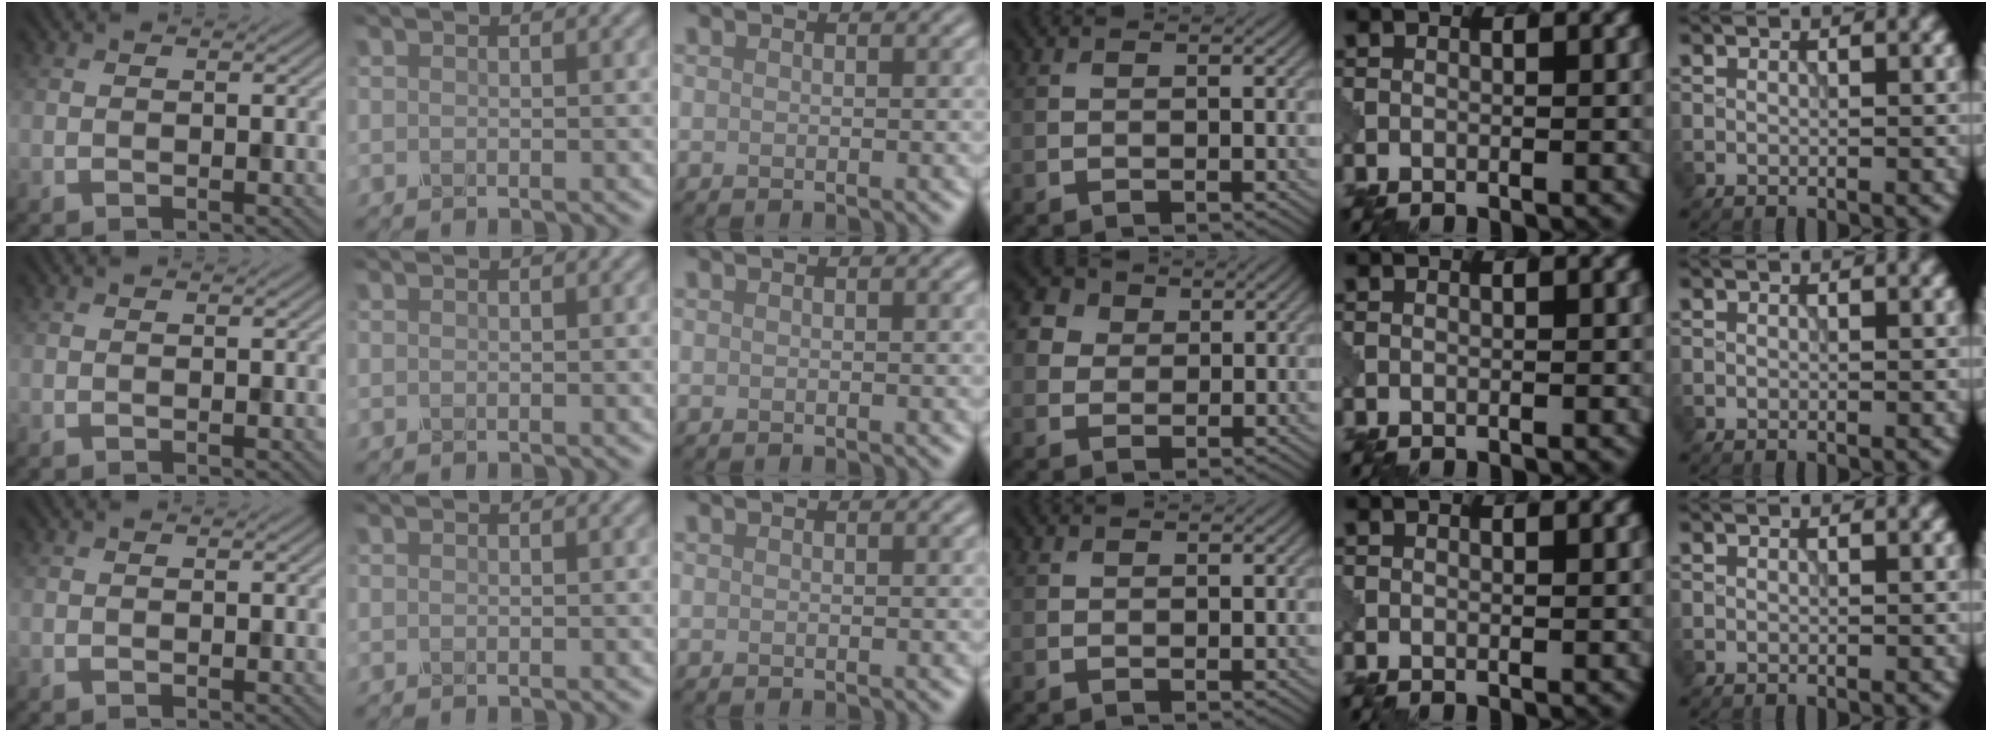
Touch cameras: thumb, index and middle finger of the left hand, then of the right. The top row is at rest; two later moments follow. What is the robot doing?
{"motion": "wrap", "object": "tissue paper"}